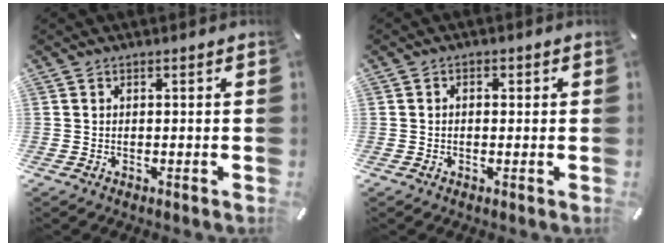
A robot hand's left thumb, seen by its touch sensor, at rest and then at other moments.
{"total": 1.7, "force": [-0.2, 1.4, 0.9], "torque": [-0.010, 0.004, -0.007]}